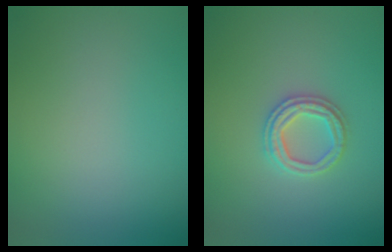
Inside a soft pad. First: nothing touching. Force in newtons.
{"total": 2.4, "press": 2.4, "slide": 0.4}